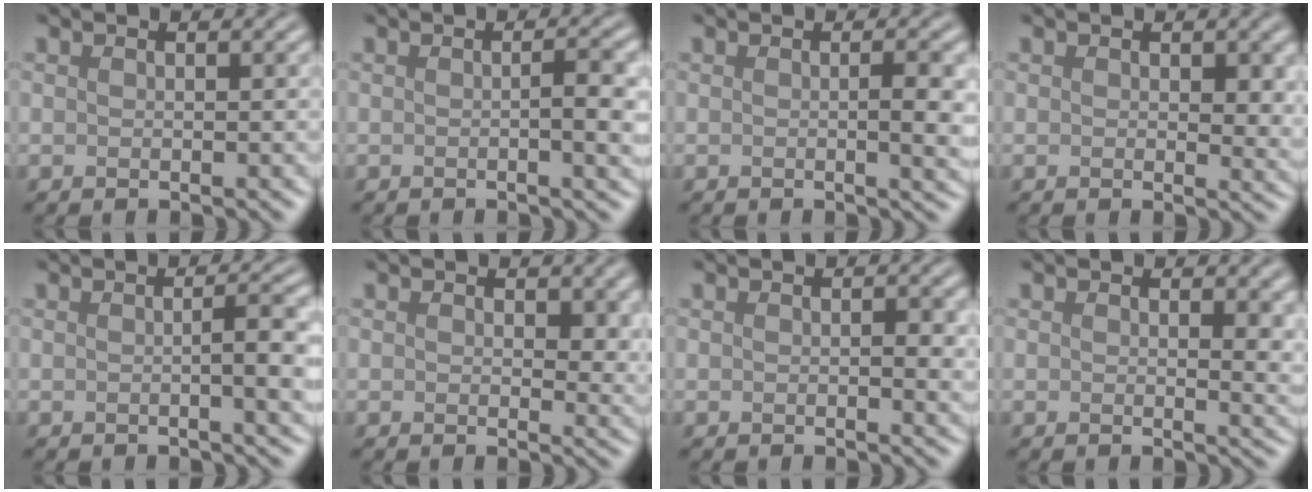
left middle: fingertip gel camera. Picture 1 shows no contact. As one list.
[{"total": 3.0, "force": [-0.1, 0.6, 2.9], "torque": [-0.040, 0.001, -0.004]}, {"total": 3.0, "force": [0.0, 0.7, 3.0], "torque": [-0.037, -0.002, -0.001]}, {"total": 2.7, "force": [0.7, 1.4, 2.2], "torque": [-0.023, -0.006, 0.008]}, {"total": 3.9, "force": [-0.1, 0.9, 3.8], "torque": [-0.048, 0.005, -0.006]}, {"total": 3.3, "force": [0.9, 2.0, 2.4], "torque": [-0.027, -0.006, 0.010]}, {"total": 1.4, "force": [0.0, 0.5, 1.3], "torque": [-0.016, -0.004, 0.001]}, {"total": 3.1, "force": [0.9, 1.2, 2.7], "torque": [-0.024, -0.005, 0.014]}]